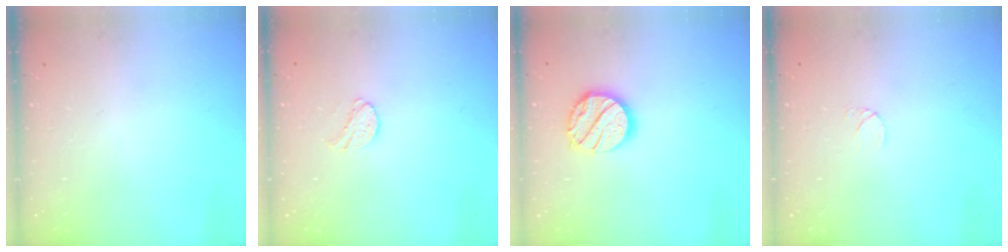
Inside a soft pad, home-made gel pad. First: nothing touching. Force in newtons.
{"total": 5.9, "press": 5.9, "slide": 0.6}
{"total": 12.6, "press": 12.5, "slide": 0.8}
{"total": 3.7, "press": 3.7, "slide": 0.3}